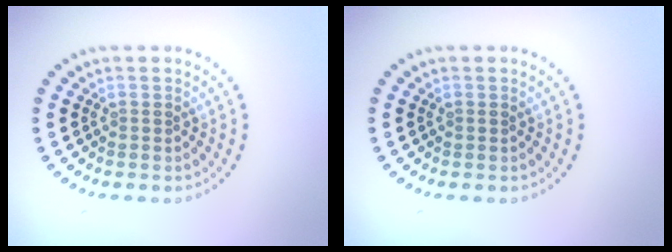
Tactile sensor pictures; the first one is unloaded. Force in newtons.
{"total": 0.0}